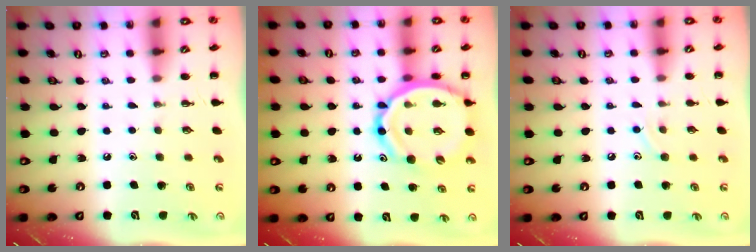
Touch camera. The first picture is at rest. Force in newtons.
{"total": 16.9, "press": 16.5, "slide": 3.7}
{"total": 6.8, "press": 6.6, "slide": 1.7}